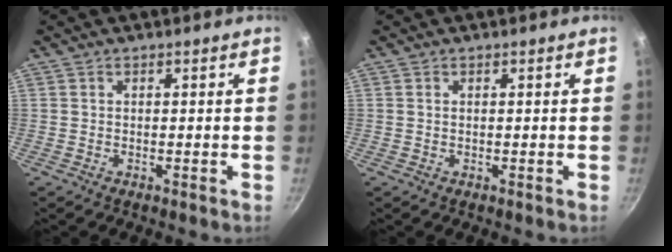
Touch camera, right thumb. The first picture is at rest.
{"total": 0.0}